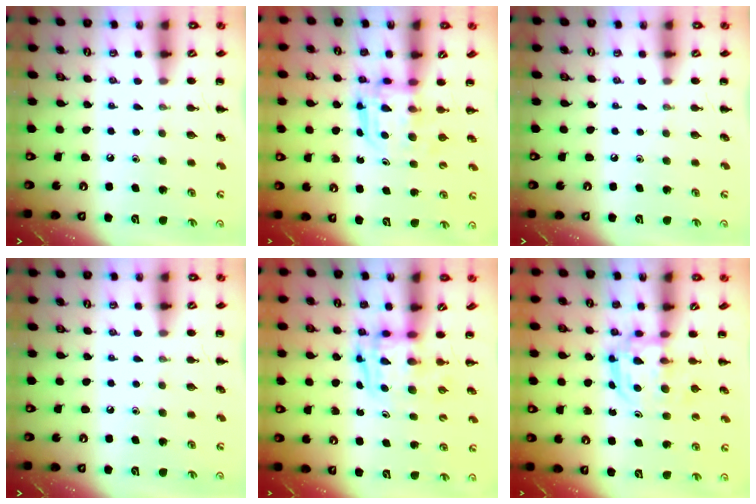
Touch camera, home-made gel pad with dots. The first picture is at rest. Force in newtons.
{"total": 3.2, "press": 3.2, "slide": 0.2}
{"total": 0.0}
{"total": 0.0}
{"total": 3.3, "press": 3.3, "slide": 0.5}
{"total": 3.3, "press": 3.2, "slide": 0.4}